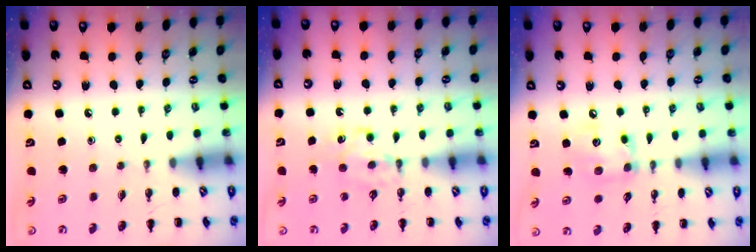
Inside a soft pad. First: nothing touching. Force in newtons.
{"total": 6.3, "press": 6.0, "slide": 1.8}
{"total": 8.7, "press": 8.7, "slide": 0.3}